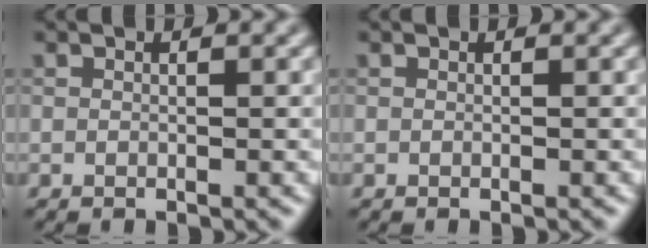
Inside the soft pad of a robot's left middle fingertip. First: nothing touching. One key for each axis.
{"total": 0.0}